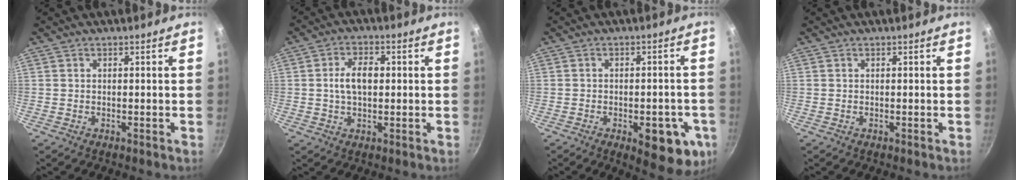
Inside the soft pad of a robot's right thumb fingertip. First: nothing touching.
{"total": 6.3, "force": [0.5, 3.6, 5.1], "torque": [-0.091, 0.011, 0.007]}
{"total": 11.2, "force": [-4.5, 4.7, 9.1], "torque": [-0.086, 0.012, -0.049]}
{"total": 0.0}